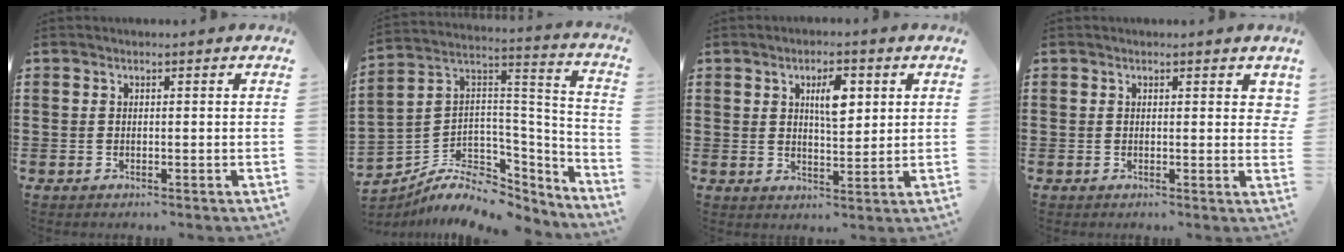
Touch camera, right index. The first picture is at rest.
{"total": 8.6, "force": [-5.6, 5.2, 3.9], "torque": [-0.082, 0.000, -0.100]}
{"total": 5.2, "force": [1.9, 2.0, 4.5], "torque": [-0.078, 0.004, 0.026]}
{"total": 1.0, "force": [0.5, 0.6, 0.6], "torque": [-0.004, 0.003, 0.007]}